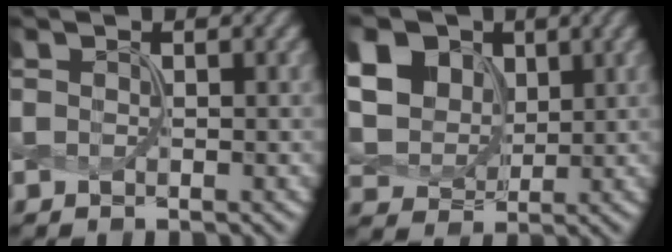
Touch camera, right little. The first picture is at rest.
{"total": 11.6, "force": [4.8, 8.8, 5.8], "torque": [-0.160, 0.030, 0.097]}